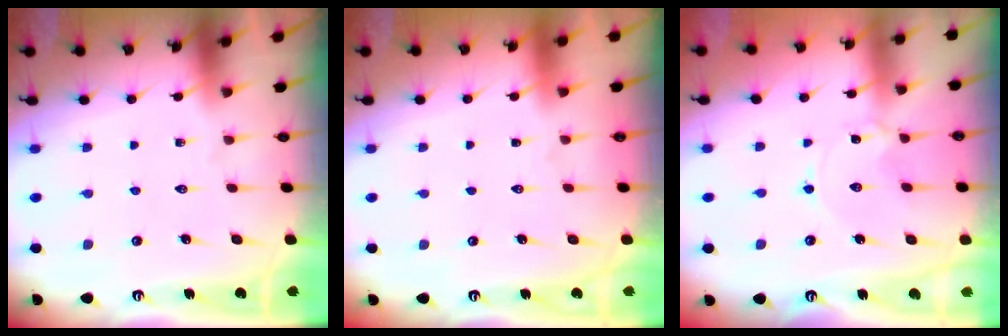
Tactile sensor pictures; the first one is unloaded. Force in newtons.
{"total": 1.6, "press": 1.6, "slide": 0.1}
{"total": 1.3, "press": 1.3, "slide": 0.2}